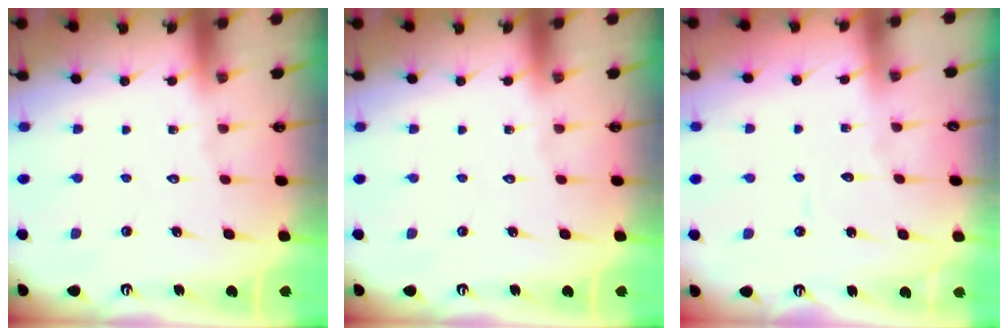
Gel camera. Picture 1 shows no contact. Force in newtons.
{"total": 0.0}
{"total": 3.4, "press": 3.3, "slide": 0.3}